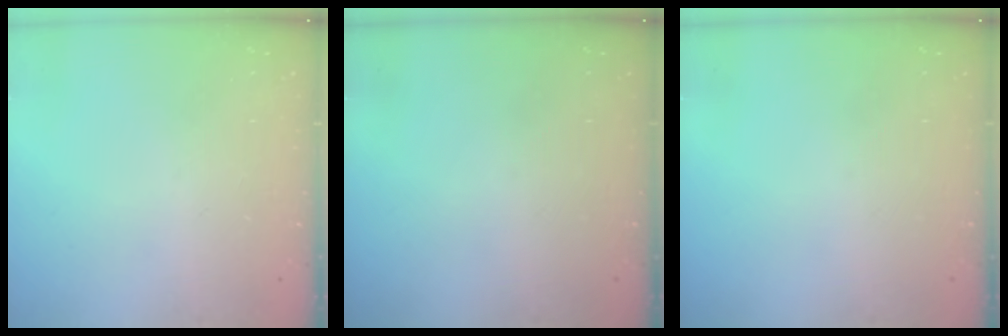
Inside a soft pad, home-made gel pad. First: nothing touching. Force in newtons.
{"total": 0.0}
{"total": 0.0}